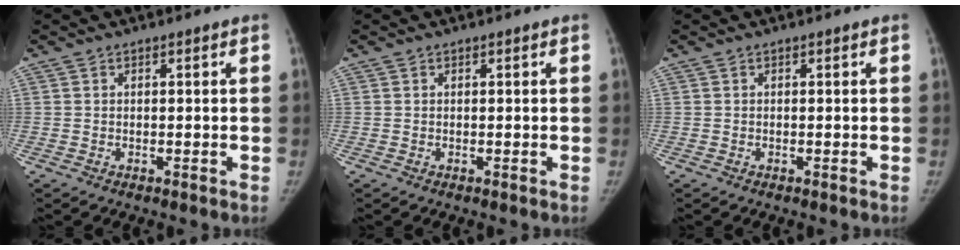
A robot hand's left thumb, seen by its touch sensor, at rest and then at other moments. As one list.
[{"total": 0.0}, {"total": 0.0}]